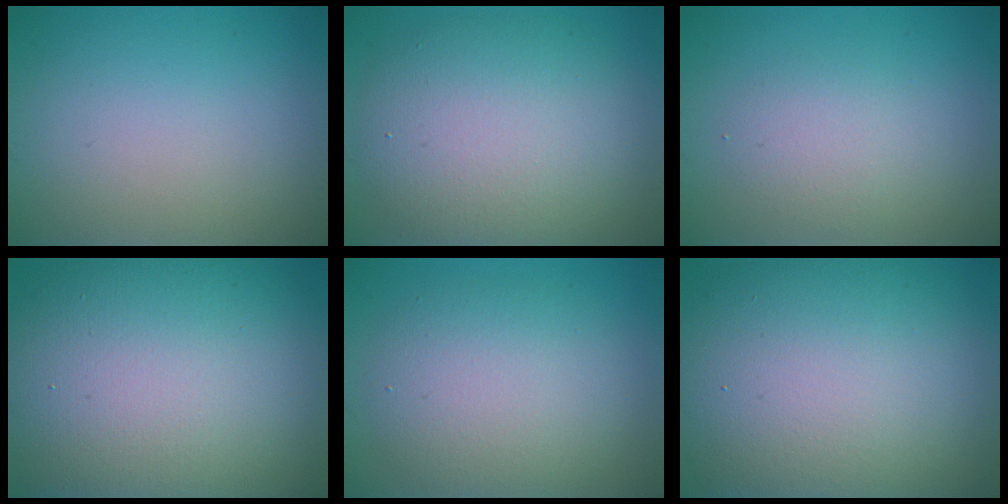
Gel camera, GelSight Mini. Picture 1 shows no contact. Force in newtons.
{"total": 9.0, "press": 9.0, "slide": 1.0}
{"total": 2.4, "press": 2.4, "slide": 0.1}
{"total": 17.2, "press": 17.2, "slide": 1.3}
{"total": 5.7, "press": 5.7, "slide": 0.4}
{"total": 15.6, "press": 15.6, "slide": 0.7}